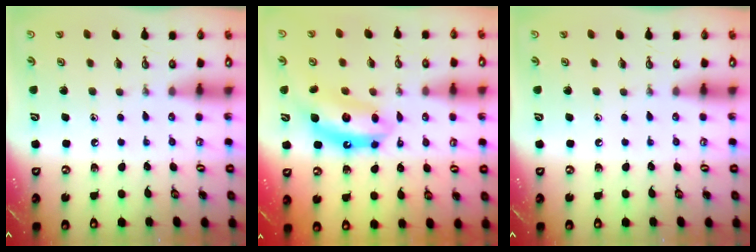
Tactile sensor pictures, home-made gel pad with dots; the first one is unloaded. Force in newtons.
{"total": 11.0, "press": 10.9, "slide": 1.1}
{"total": 0.0}